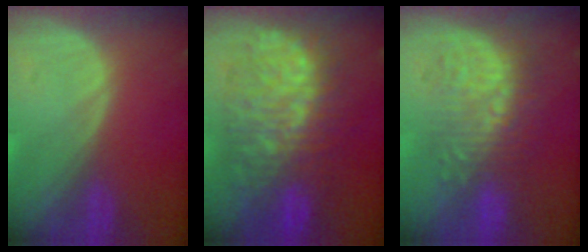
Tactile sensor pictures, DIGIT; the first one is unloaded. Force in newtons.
{"total": 12.2, "press": 12.2, "slide": 1.4}
{"total": 8.9, "press": 8.6, "slide": 2.3}